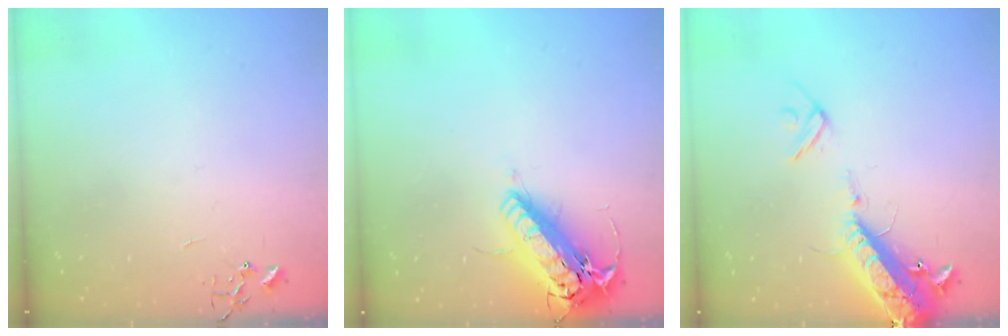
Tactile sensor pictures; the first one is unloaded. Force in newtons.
{"total": 19.5, "press": 19.1, "slide": 3.7}
{"total": 16.4, "press": 16.1, "slide": 3.1}